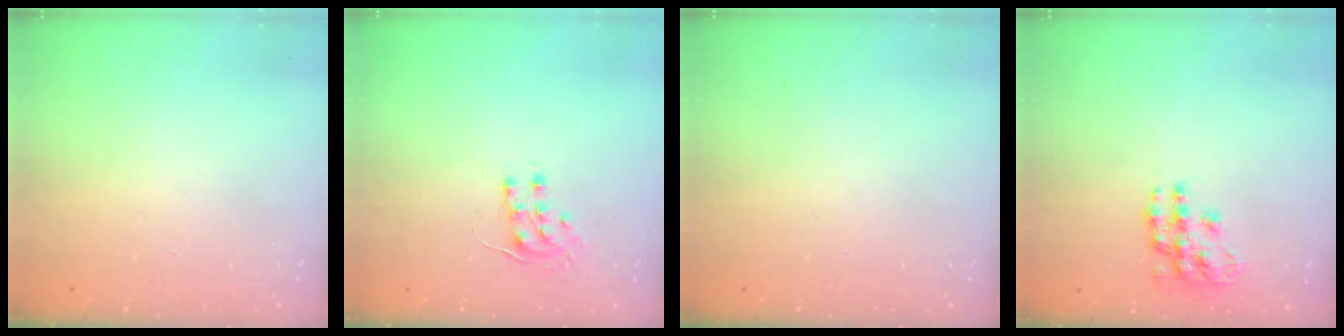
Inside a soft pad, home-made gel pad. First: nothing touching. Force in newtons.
{"total": 7.4, "press": 7.4, "slide": 0.7}
{"total": 0.6, "press": 0.0, "slide": 0.6}
{"total": 11.8, "press": 11.7, "slide": 0.6}